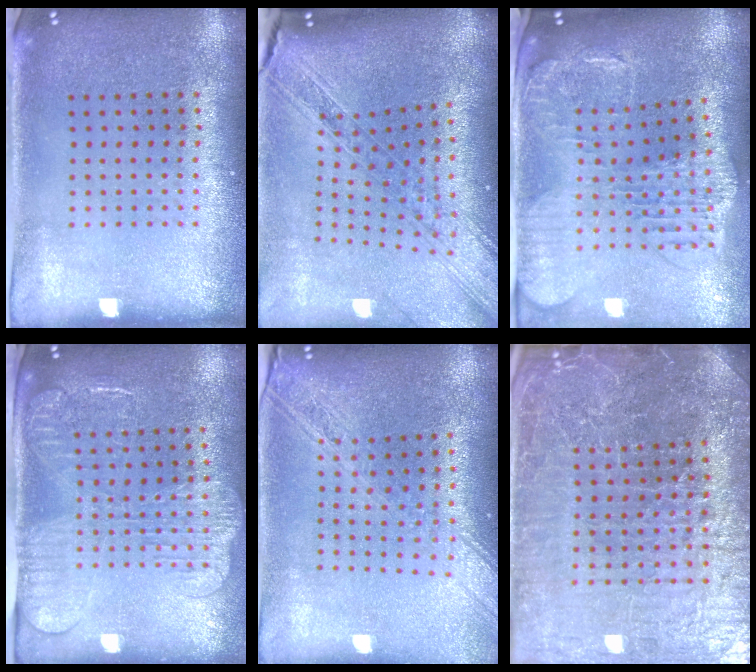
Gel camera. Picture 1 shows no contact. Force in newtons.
{"total": 2.4, "press": 2.0, "slide": 1.3}
{"total": 2.5, "press": 2.2, "slide": 1.2}
{"total": 2.4, "press": 2.0, "slide": 1.4}
{"total": 2.1, "press": 1.8, "slide": 1.1}
{"total": 5.8, "press": 5.4, "slide": 2.1}